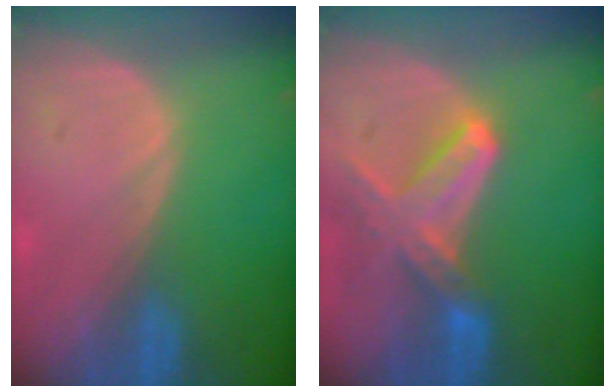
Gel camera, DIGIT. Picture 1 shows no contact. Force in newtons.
{"total": 7.7, "press": 6.9, "slide": 3.6}